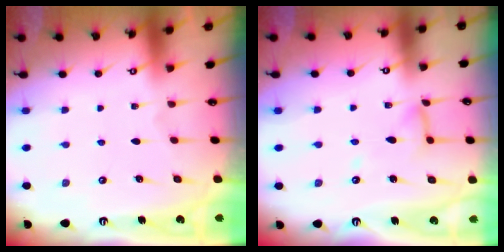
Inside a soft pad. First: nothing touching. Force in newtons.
{"total": 7.7, "press": 7.7, "slide": 0.7}